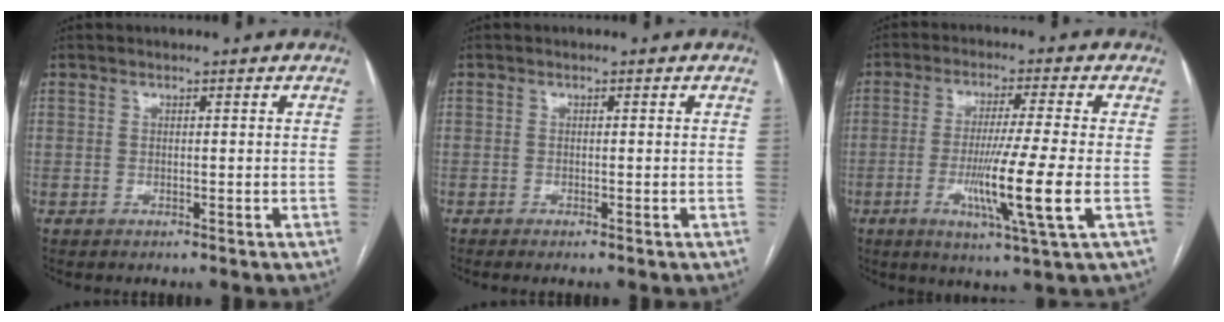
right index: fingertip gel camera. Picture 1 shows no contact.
{"total": 0.7, "force": [-0.4, -0.1, 0.5], "torque": [-0.011, -0.001, -0.008]}
{"total": 11.3, "force": [-2.7, -1.1, 10.9], "torque": [-0.199, -0.028, -0.052]}